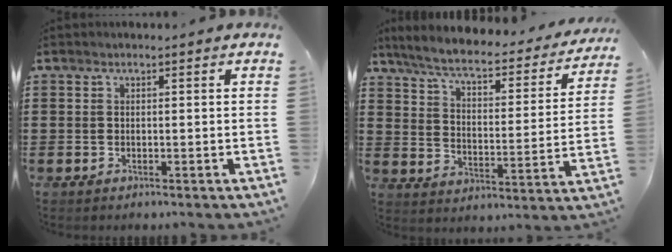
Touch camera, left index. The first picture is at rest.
{"total": 5.9, "force": [4.8, 0.8, 3.2], "torque": [-0.085, -0.032, 0.077]}